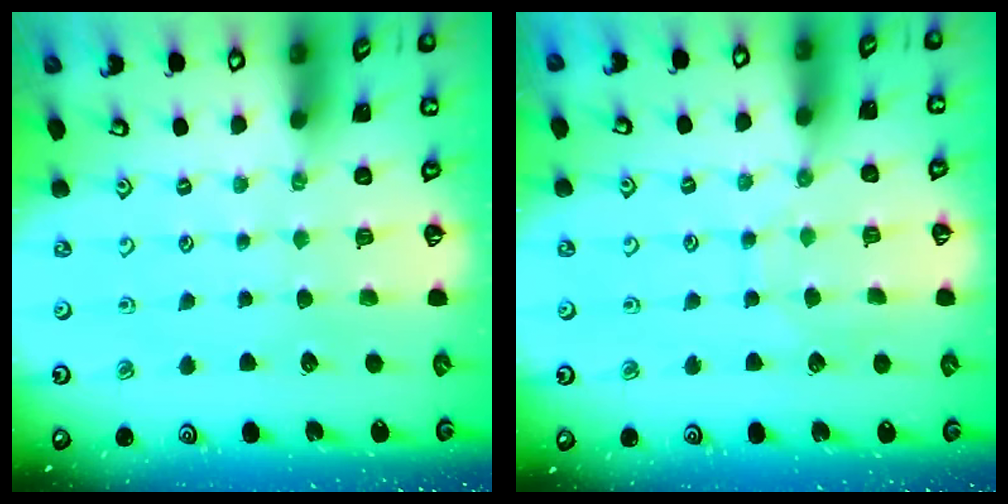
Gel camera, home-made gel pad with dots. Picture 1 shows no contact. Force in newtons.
{"total": 6.8, "press": 6.7, "slide": 0.6}